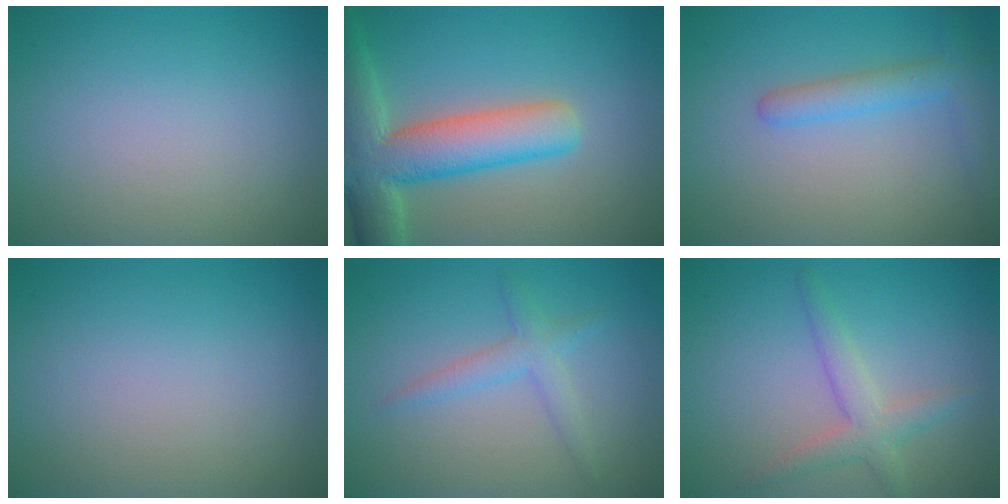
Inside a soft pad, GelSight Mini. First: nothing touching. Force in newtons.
{"total": 9.0, "press": 8.9, "slide": 0.6}
{"total": 2.9, "press": 2.9, "slide": 0.2}
{"total": 0.0}
{"total": 2.2, "press": 2.2, "slide": 0.2}
{"total": 2.8, "press": 2.7, "slide": 0.3}